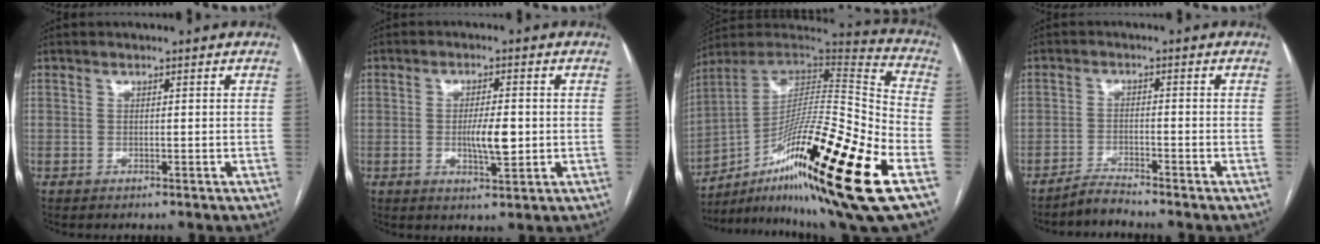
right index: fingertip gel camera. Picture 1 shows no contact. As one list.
[{"total": 5.2, "force": [-0.5, 1.2, 5.1], "torque": [-0.090, -0.005, -0.006]}, {"total": 29.2, "force": [-12.7, 2.0, 26.2], "torque": [-0.400, -0.024, -0.213]}, {"total": 2.6, "force": [-2.6, -0.5, 0.0], "torque": [0.000, -0.015, -0.049]}]